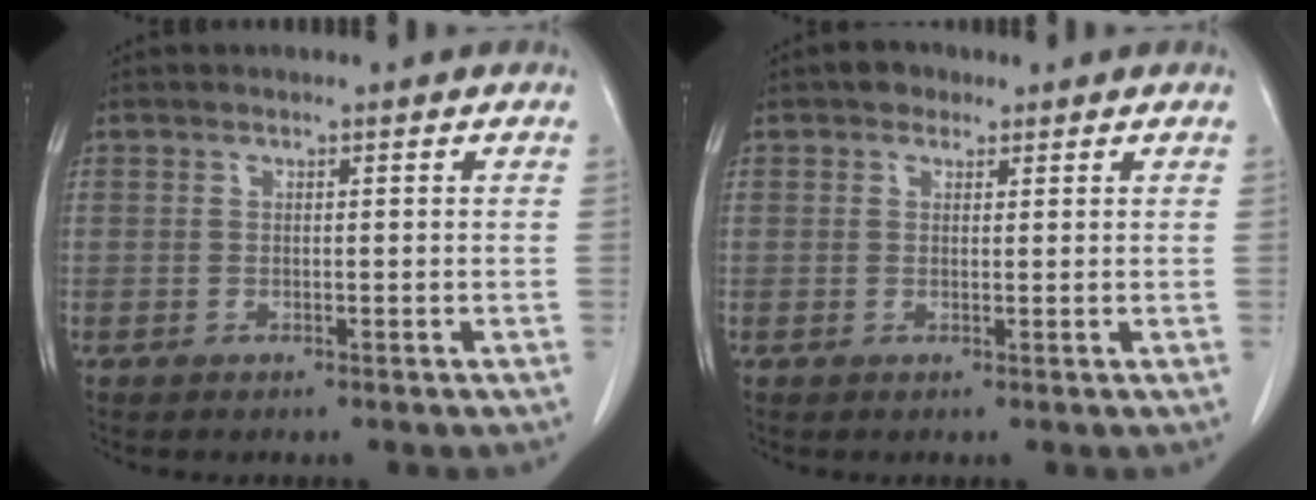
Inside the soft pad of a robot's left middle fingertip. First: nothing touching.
{"total": 1.9, "force": [1.2, 1.4, 0.7], "torque": [-0.009, 0.007, 0.015]}